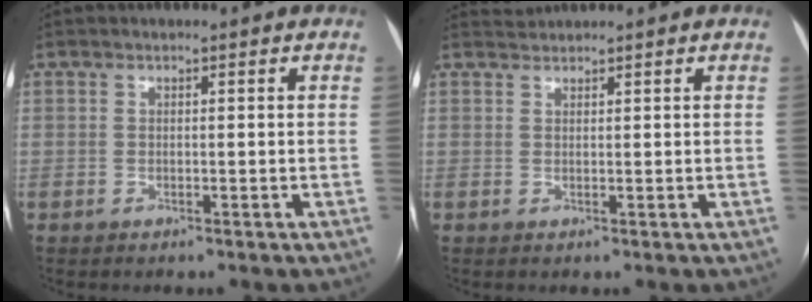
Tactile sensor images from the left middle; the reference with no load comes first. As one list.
[{"total": 1.2, "force": [1.1, -0.3, -0.5], "torque": [-0.001, 0.009, 0.027]}]